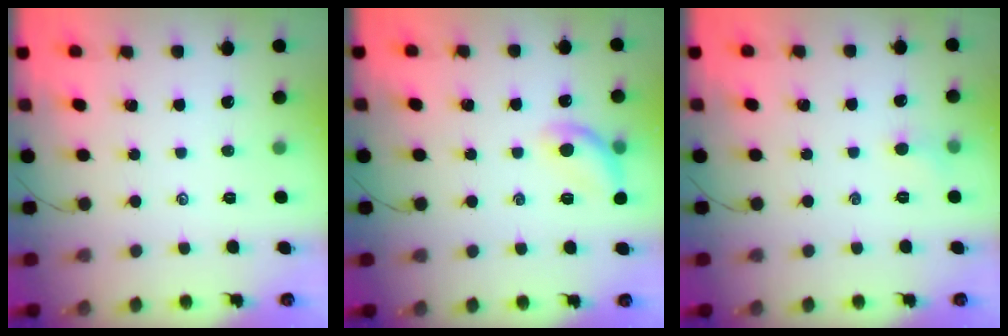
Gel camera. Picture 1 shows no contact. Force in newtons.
{"total": 10.6, "press": 10.5, "slide": 1.5}
{"total": 4.4, "press": 4.2, "slide": 1.3}